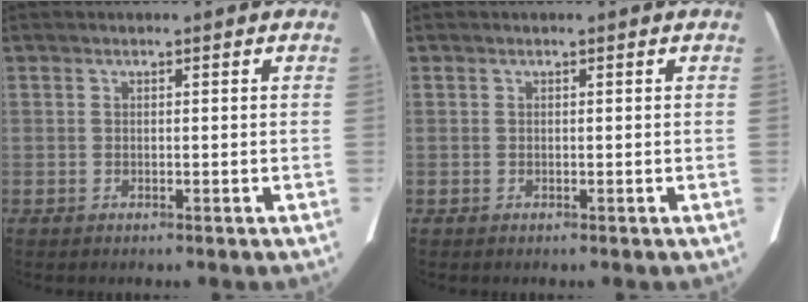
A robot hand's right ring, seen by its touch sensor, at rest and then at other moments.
{"total": 0.0}